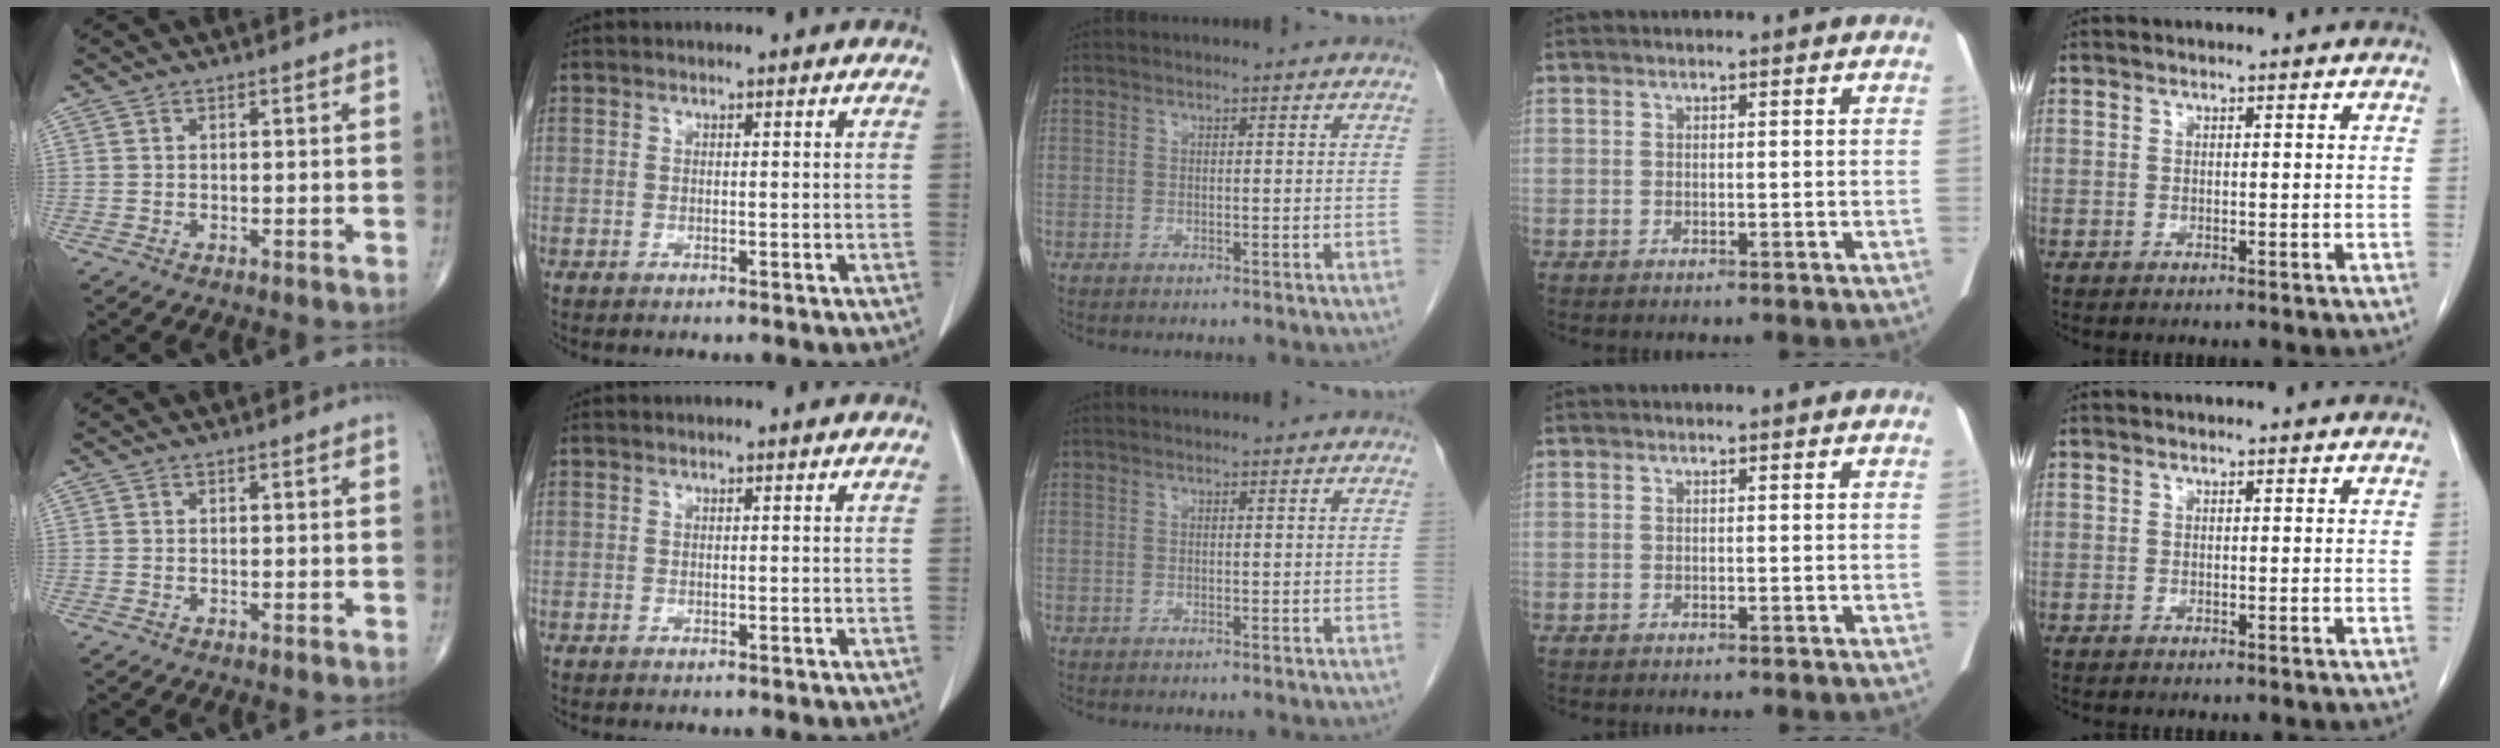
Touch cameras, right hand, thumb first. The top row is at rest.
{}